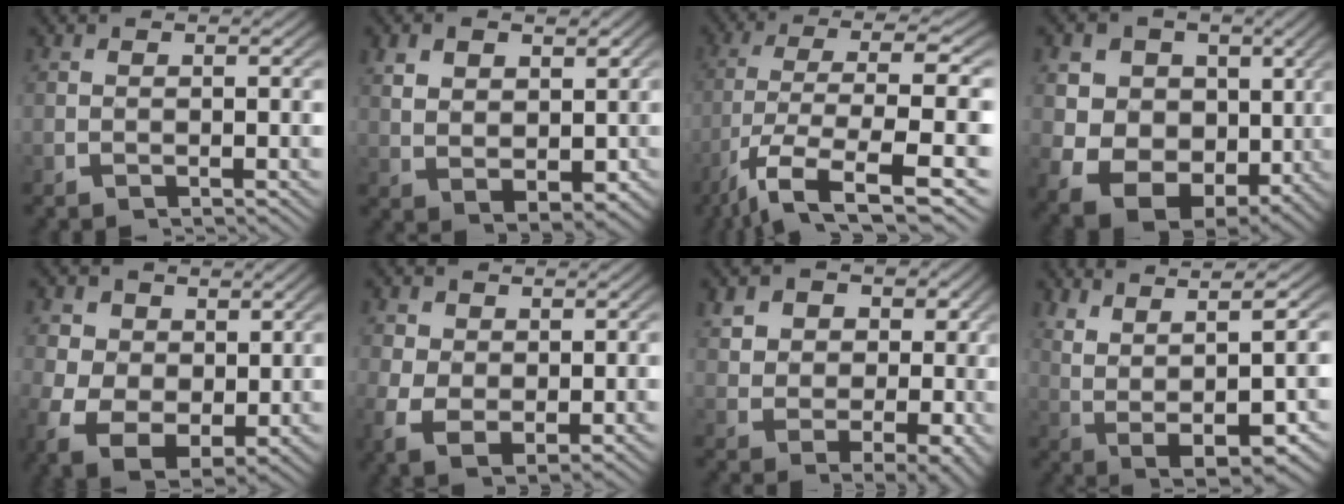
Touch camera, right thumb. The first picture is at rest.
{"total": 4.5, "force": [1.2, 3.0, 3.2], "torque": [-0.055, -0.021, 0.040]}
{"total": 10.9, "force": [-3.2, 4.7, 9.3], "torque": [-0.215, -0.052, -0.012]}
{"total": 15.3, "force": [-1.0, 12.5, 8.8], "torque": [-0.193, -0.060, -0.010]}
{"total": 8.8, "force": [-1.2, 6.7, 5.6], "torque": [-0.127, -0.061, 0.009]}
{"total": 4.5, "force": [0.3, 3.3, 3.1], "torque": [-0.079, -0.033, 0.027]}
{"total": 7.6, "force": [1.7, 5.7, 4.7], "torque": [-0.087, -0.039, 0.046]}
{"total": 10.8, "force": [1.8, 6.4, 8.6], "torque": [-0.174, -0.030, 0.050]}